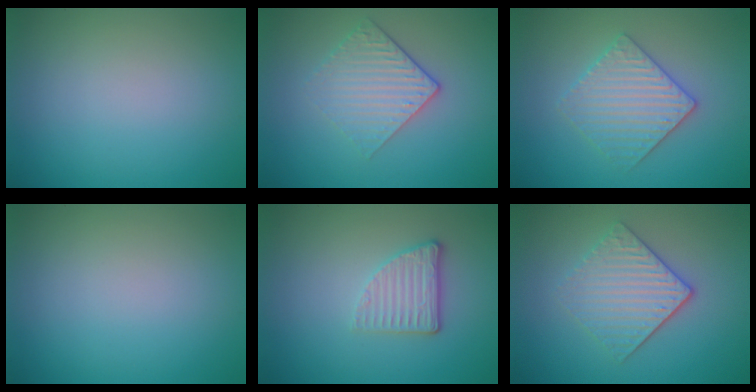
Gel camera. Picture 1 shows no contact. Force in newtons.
{"total": 3.2, "press": 2.6, "slide": 1.8}
{"total": 3.4, "press": 3.4, "slide": 0.7}
{"total": 0.0}
{"total": 2.7, "press": 2.3, "slide": 1.4}
{"total": 3.8, "press": 3.2, "slide": 2.1}